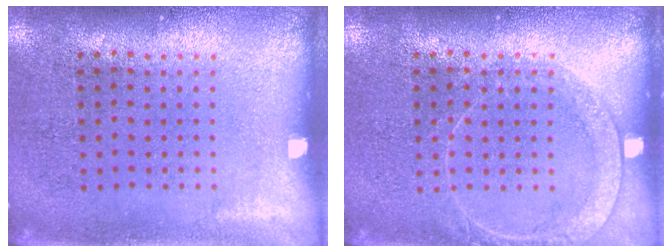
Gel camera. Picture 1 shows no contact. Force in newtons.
{"total": 1.7, "press": 1.7, "slide": 0.3}